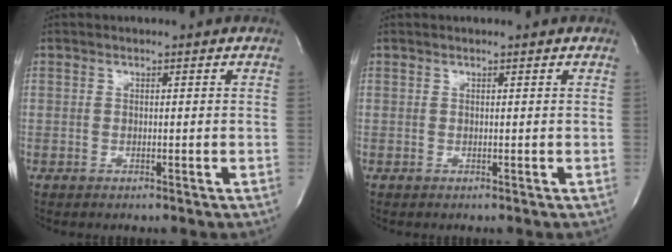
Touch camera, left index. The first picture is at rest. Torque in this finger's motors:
{"motor_torque": [0.00, 0.00, 0.00, 0.01]}